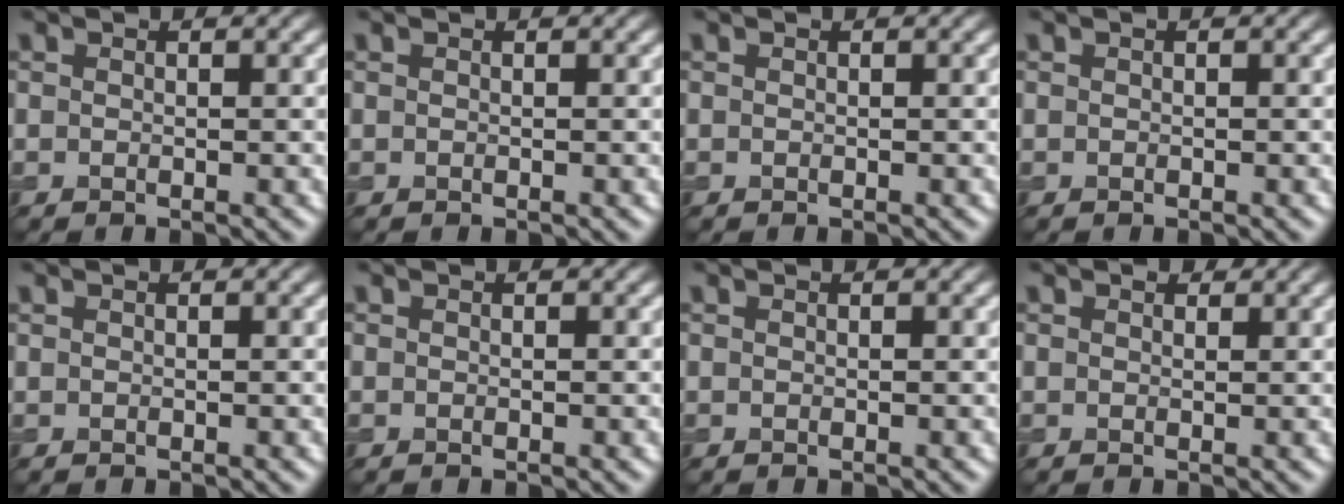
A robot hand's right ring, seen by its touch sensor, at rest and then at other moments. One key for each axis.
{"total": 0.0}
{"total": 0.0}
{"total": 0.0}
{"total": 0.0}
{"total": 0.0}
{"total": 0.0}
{"total": 0.8, "fx": 0.6, "fy": 0.4, "fz": 0.3, "tx": -0.005, "ty": 0.000, "tz": 0.009}